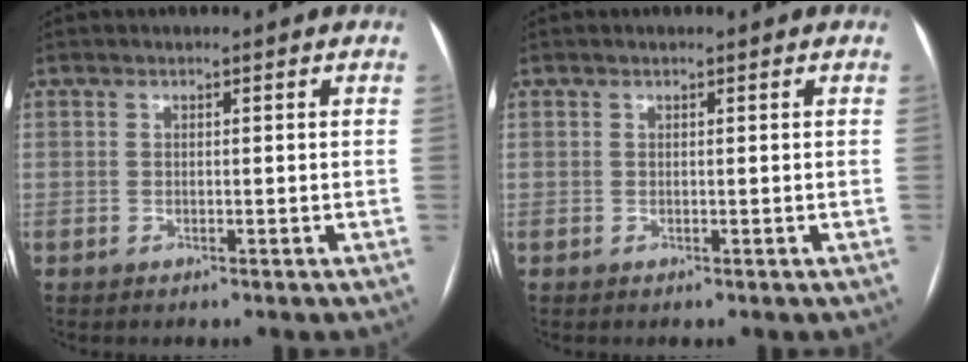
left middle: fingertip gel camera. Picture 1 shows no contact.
{"total": 0.0}